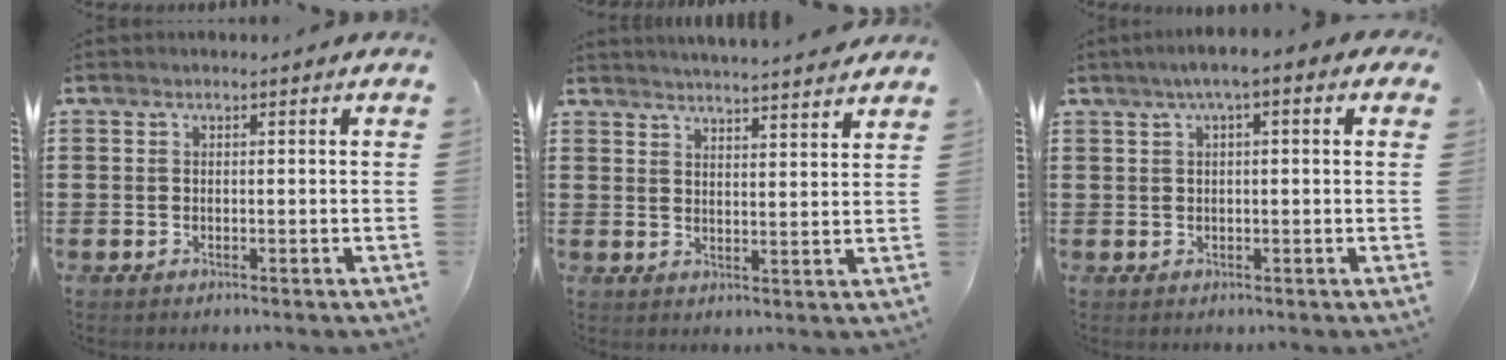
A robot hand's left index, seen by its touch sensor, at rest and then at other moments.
{"total": 3.8, "force": [3.8, -0.6, 0.1], "torque": [-0.015, -0.022, 0.067]}
{"total": 2.8, "force": [0.7, 0.4, 2.7], "torque": [-0.050, 0.004, 0.010]}